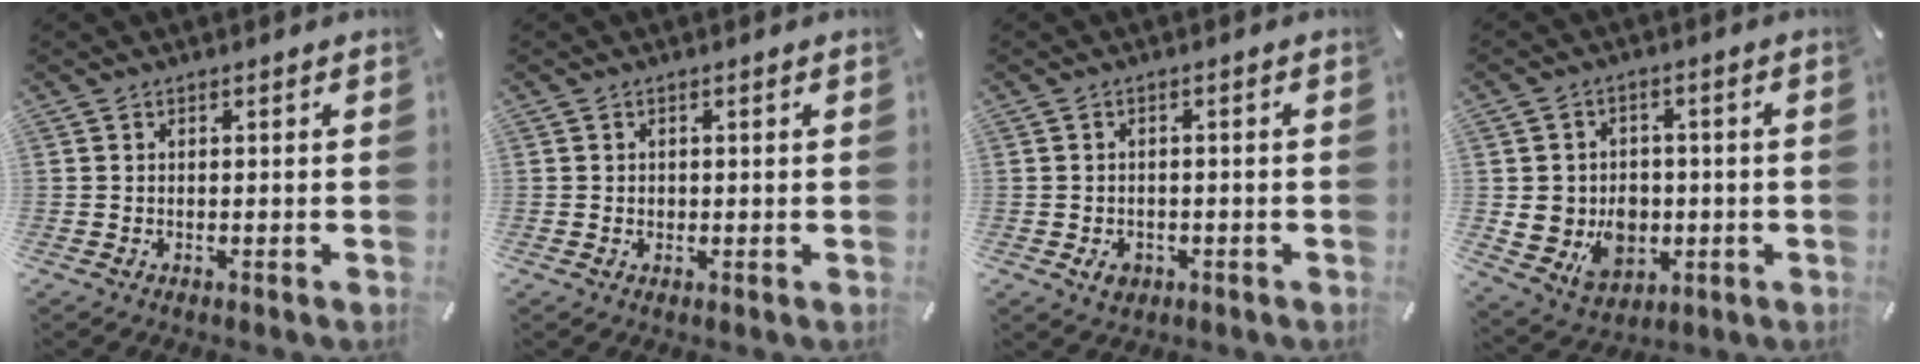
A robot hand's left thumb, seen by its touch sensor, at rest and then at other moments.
{"total": 0.8, "force": [0.1, 0.8, 0.3], "torque": [-0.006, 0.006, 0.000]}
{"total": 3.3, "force": [-1.4, 2.6, 1.5], "torque": [-0.030, 0.006, -0.028]}
{"total": 10.6, "force": [-1.0, 9.6, 4.5], "torque": [-0.092, 0.002, -0.014]}